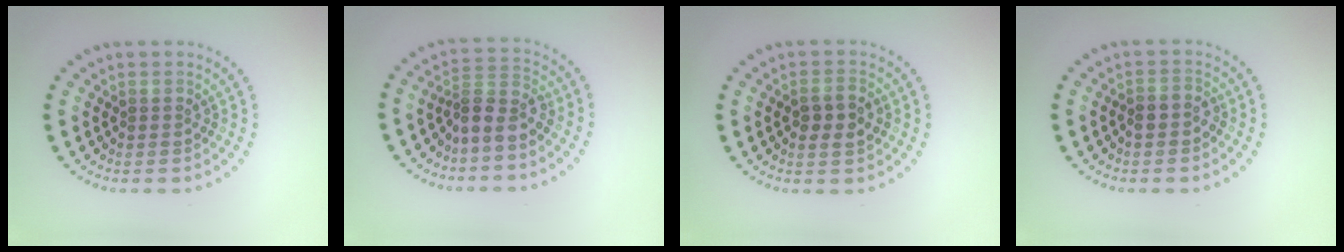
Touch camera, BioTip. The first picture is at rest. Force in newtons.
{"total": 3.0, "press": 2.3, "slide": 1.8}
{"total": 2.4, "press": 2.4, "slide": 0.4}
{"total": 1.2, "press": 0.9, "slide": 0.7}